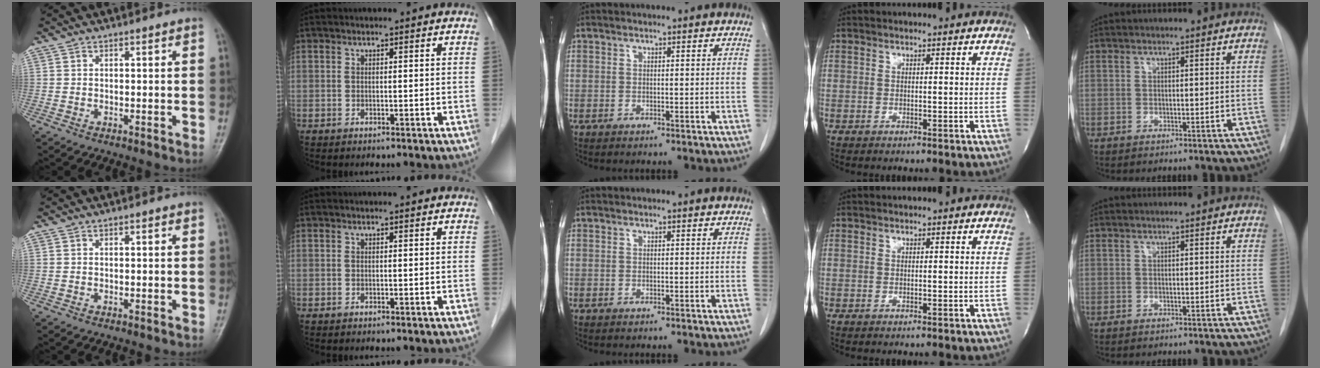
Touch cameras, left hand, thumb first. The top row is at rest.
{}